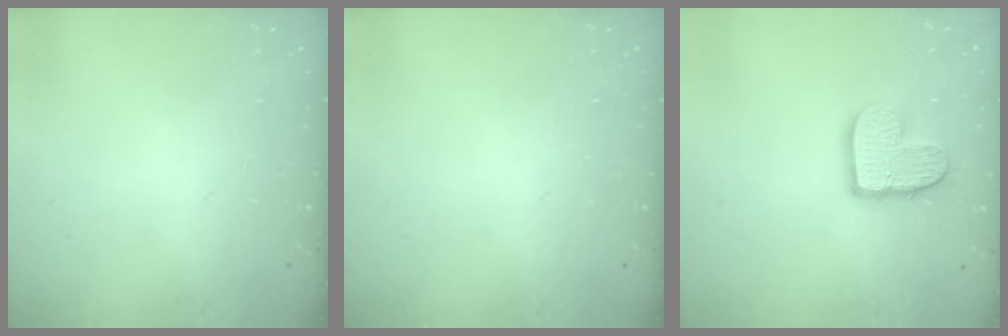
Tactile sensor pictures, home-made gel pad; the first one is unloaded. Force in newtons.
{"total": 0.0}
{"total": 11.1, "press": 11.1, "slide": 0.5}